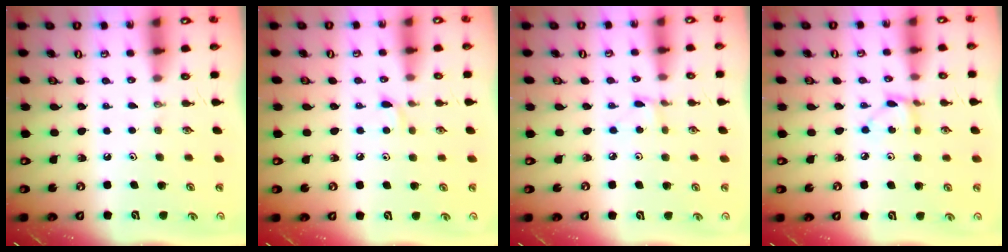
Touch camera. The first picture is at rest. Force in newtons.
{"total": 5.1, "press": 5.1, "slide": 0.7}
{"total": 2.2, "press": 2.2, "slide": 0.3}
{"total": 3.7, "press": 3.7, "slide": 0.2}